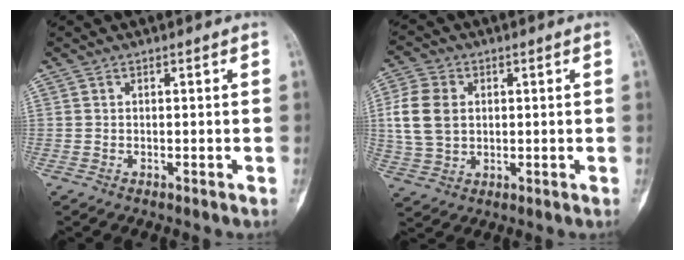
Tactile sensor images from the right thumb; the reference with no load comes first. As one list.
[{"total": 9.6, "force": [1.4, 7.2, 6.3], "torque": [-0.126, 0.003, 0.029]}]